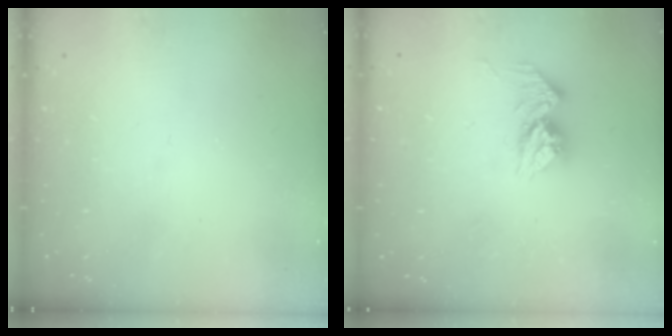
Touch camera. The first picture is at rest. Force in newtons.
{"total": 10.3, "press": 10.3, "slide": 0.9}